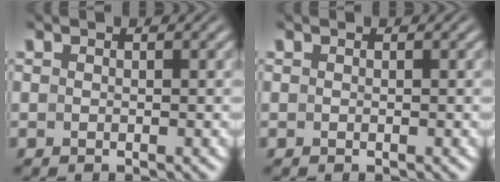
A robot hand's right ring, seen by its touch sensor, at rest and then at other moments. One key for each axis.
{"total": 0.0}